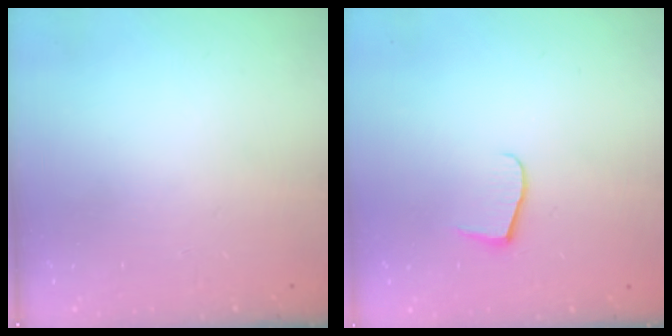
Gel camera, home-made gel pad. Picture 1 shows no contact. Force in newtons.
{"total": 7.0, "press": 6.9, "slide": 0.5}